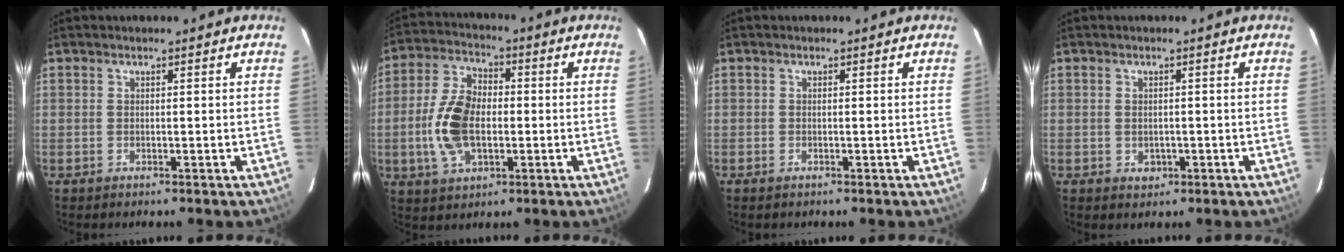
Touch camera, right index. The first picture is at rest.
{"total": 12.3, "force": [-1.7, 7.4, 9.7], "torque": [-0.205, 0.009, -0.030]}
{"total": 0.6, "force": [-0.4, 0.2, 0.3], "torque": [-0.007, -0.002, -0.009]}
{"total": 2.1, "force": [-0.5, 1.9, 0.9], "torque": [-0.014, 0.000, 0.001]}